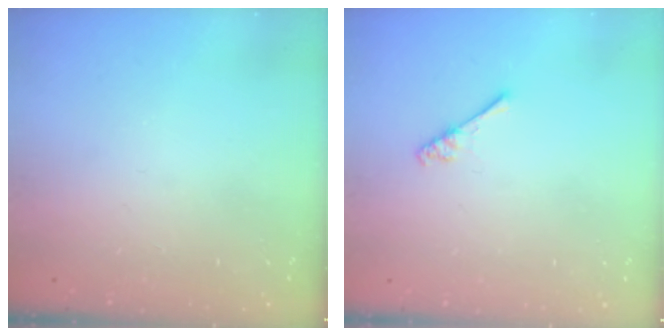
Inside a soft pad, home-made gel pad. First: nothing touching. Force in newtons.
{"total": 2.9, "press": 2.9, "slide": 0.4}